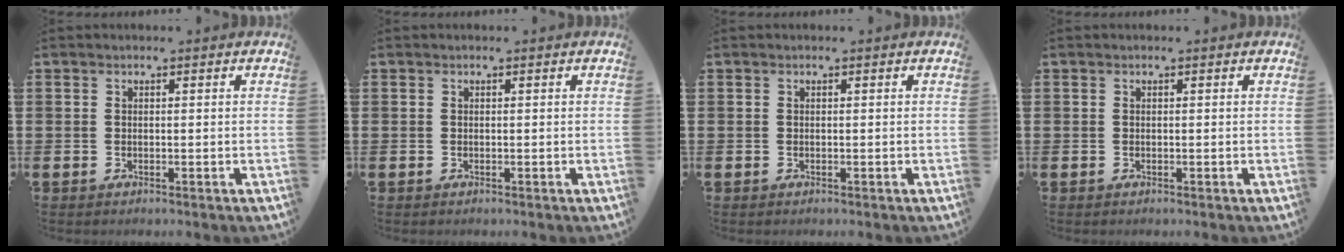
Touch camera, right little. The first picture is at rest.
{"total": 0.0}
{"total": 0.0}
{"total": 0.0}